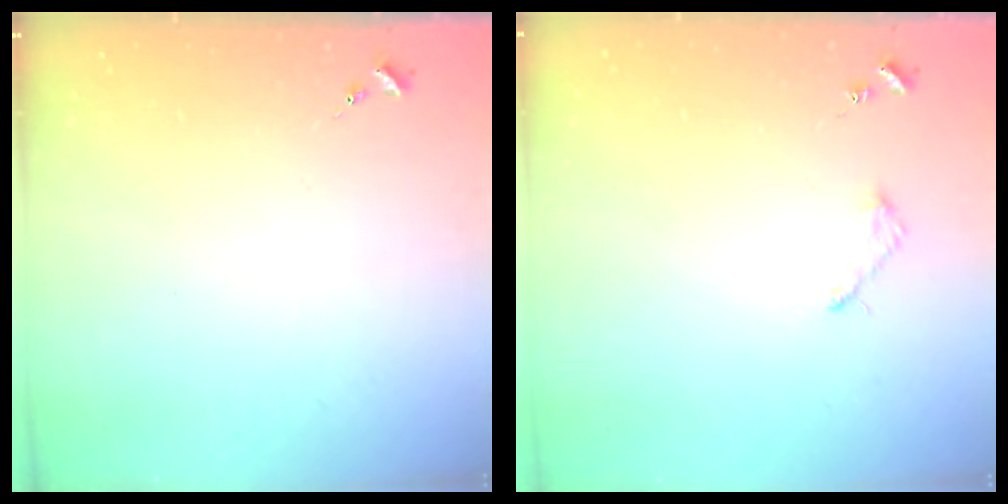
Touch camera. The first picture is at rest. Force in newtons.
{"total": 3.1, "press": 3.0, "slide": 0.3}